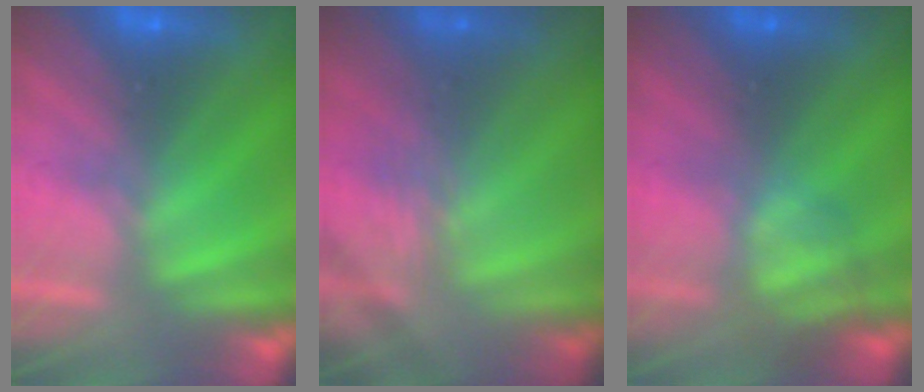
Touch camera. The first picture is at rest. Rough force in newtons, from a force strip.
{"total": 2.2}
{"total": 2.3}